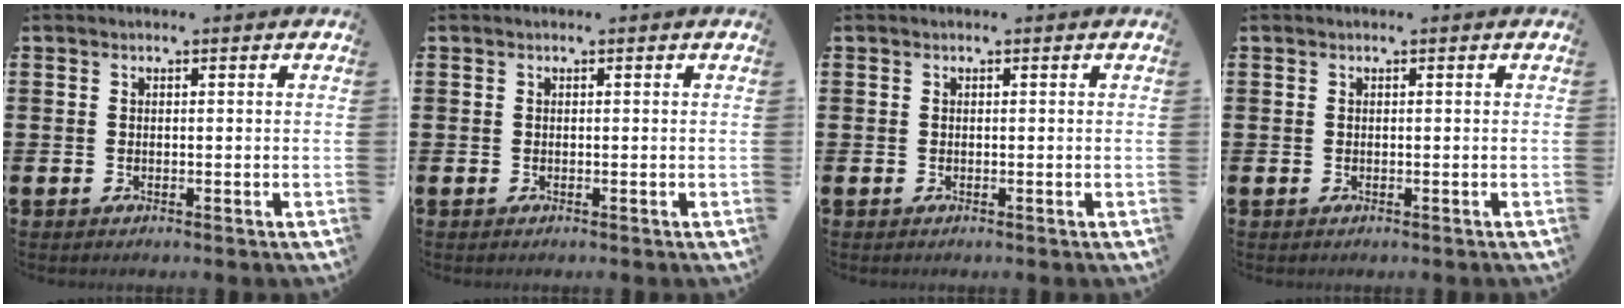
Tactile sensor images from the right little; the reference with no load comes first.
{"total": 0.0}
{"total": 0.0}
{"total": 0.0}